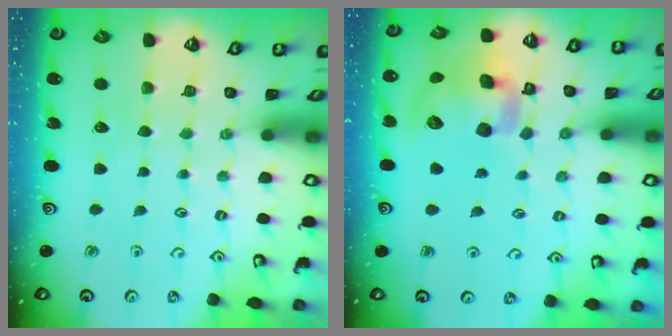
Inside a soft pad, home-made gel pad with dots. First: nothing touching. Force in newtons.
{"total": 15.3, "press": 15.1, "slide": 2.7}